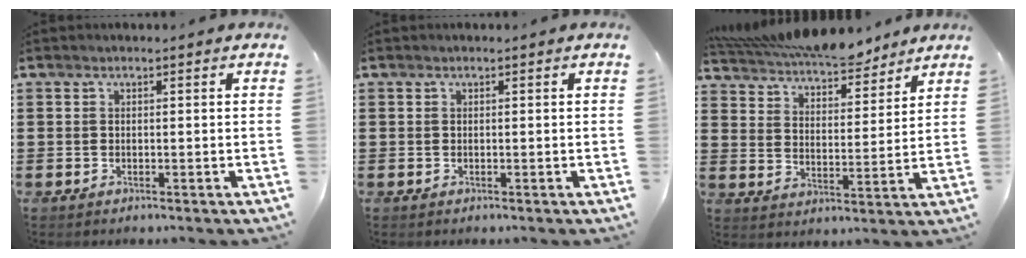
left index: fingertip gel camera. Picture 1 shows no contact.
{"total": 0.0}
{"total": 7.5, "force": [7.0, 1.4, 2.4], "torque": [-0.074, -0.028, 0.127]}